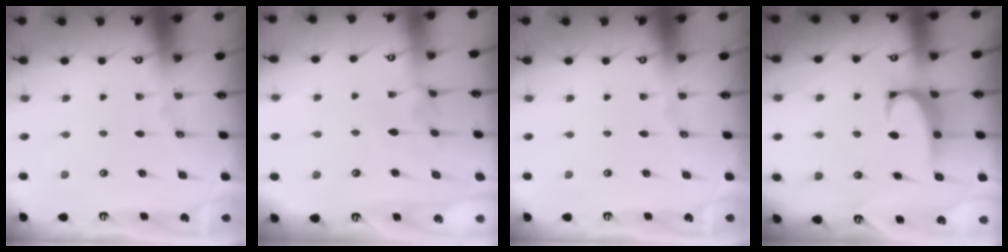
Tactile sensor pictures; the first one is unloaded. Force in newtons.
{"total": 4.0, "press": 4.0, "slide": 0.2}
{"total": 0.0}
{"total": 2.6, "press": 2.5, "slide": 0.8}